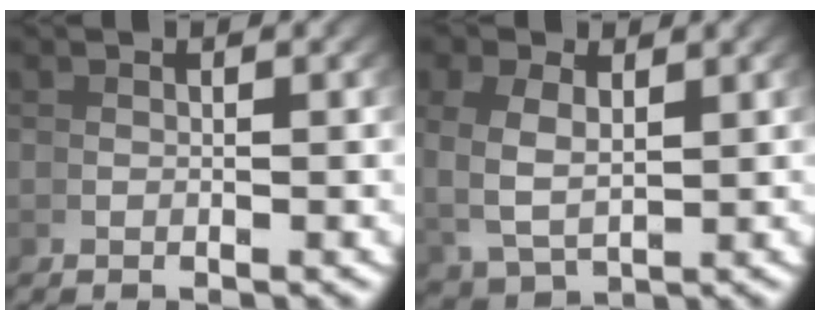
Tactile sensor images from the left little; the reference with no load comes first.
{"total": 4.4, "force": [1.3, 3.1, 2.9], "torque": [-0.078, -0.016, 0.039]}